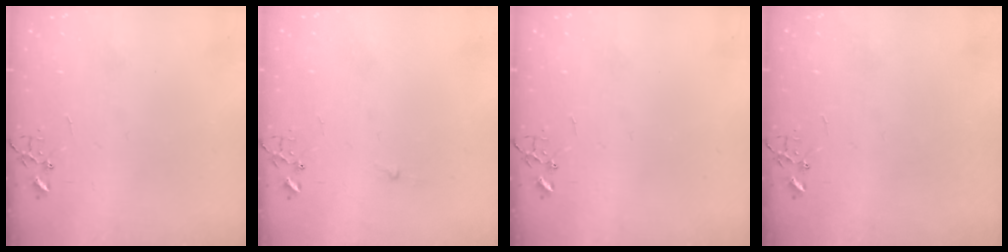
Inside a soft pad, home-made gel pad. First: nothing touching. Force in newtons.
{"total": 2.7, "press": 2.7, "slide": 0.3}
{"total": 0.0}
{"total": 0.0}